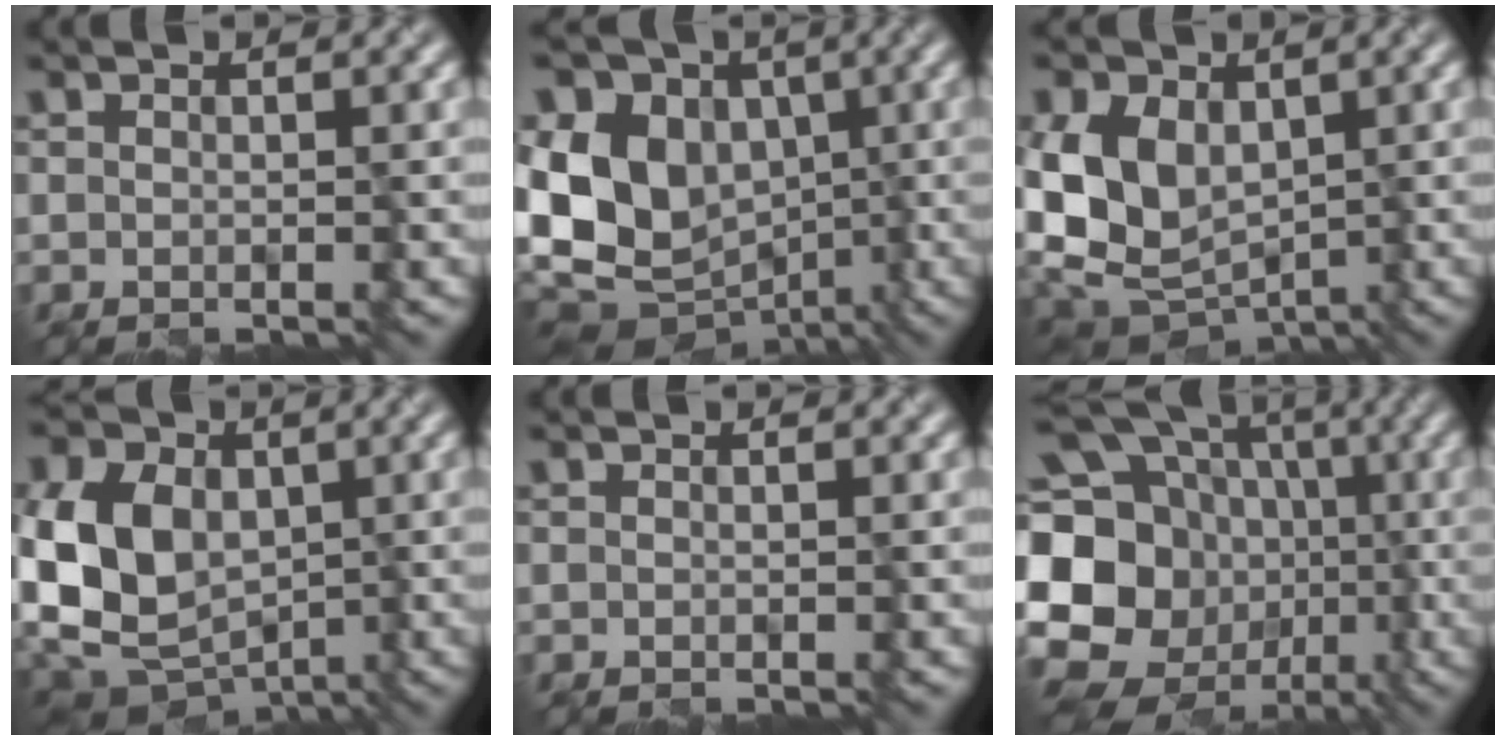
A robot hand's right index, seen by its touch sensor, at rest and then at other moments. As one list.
[{"total": 12.0, "force": [-1.6, 9.2, 7.5], "torque": [-0.154, 0.020, -0.049]}, {"total": 8.8, "force": [-0.3, 6.4, 6.0], "torque": [-0.105, 0.001, -0.007]}, {"total": 12.0, "force": [-0.9, 9.1, 7.7], "torque": [-0.162, 0.010, -0.022]}, {"total": 0.0}, {"total": 21.4, "force": [-2.9, 18.4, 10.5], "torque": [-0.221, 0.028, -0.096]}]